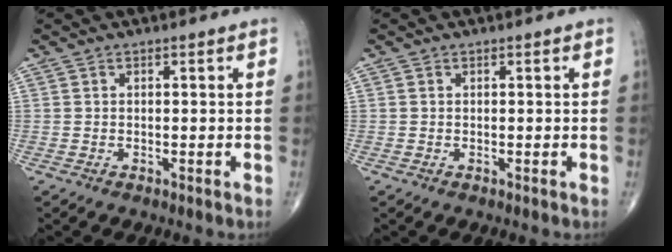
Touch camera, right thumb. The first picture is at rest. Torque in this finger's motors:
{"motor_torque": [-0.21, 0.06, -0.15, -0.06, 0.02]}